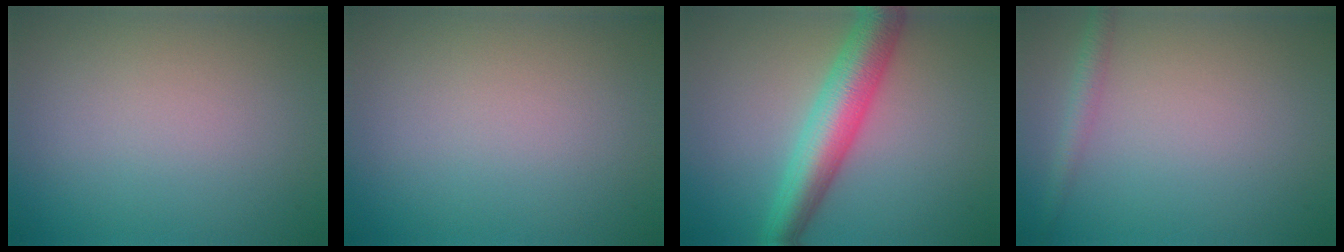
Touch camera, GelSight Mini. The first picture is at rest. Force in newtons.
{"total": 0.0}
{"total": 6.4, "press": 6.3, "slide": 0.2}
{"total": 1.6, "press": 1.6, "slide": 0.1}